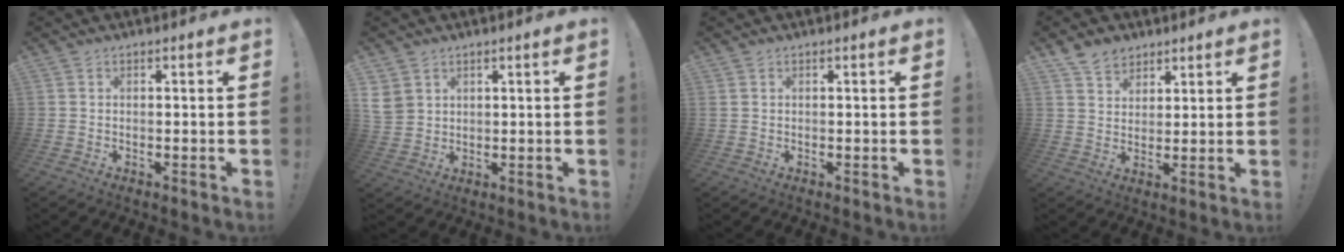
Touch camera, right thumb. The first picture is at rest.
{"total": 5.0, "force": [2.6, 3.9, 1.8], "torque": [-0.033, -0.014, 0.054]}
{"total": 0.0}
{"total": 7.0, "force": [4.8, 4.9, 1.5], "torque": [-0.025, -0.025, 0.095]}